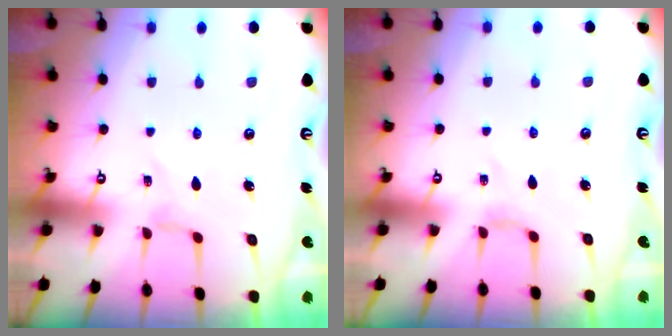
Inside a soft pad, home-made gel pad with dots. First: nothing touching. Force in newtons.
{"total": 2.4, "press": 2.4, "slide": 0.5}